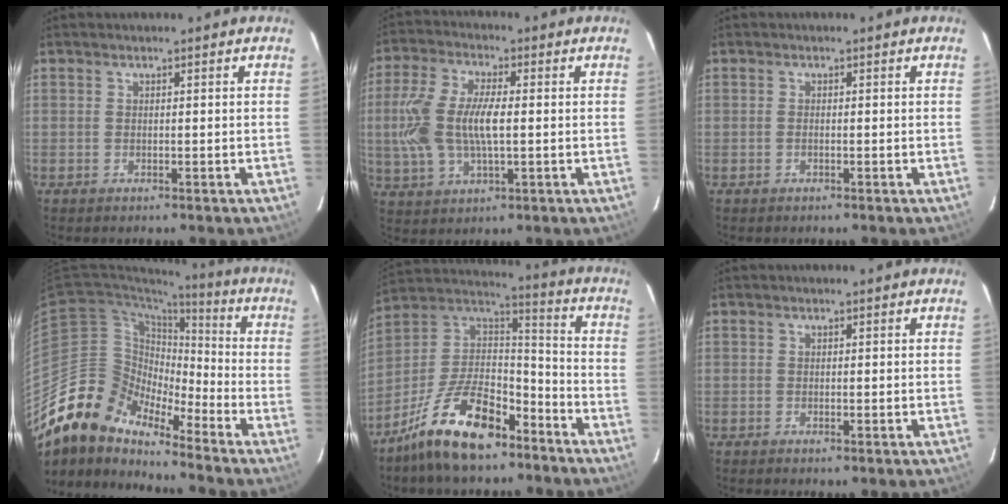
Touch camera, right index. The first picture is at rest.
{"total": 12.5, "force": [0.1, 5.4, 11.3], "torque": [-0.242, 0.006, 0.003]}
{"total": 0.5, "force": [-0.2, 0.3, 0.4], "torque": [-0.010, 0.001, -0.005]}
{"total": 13.8, "force": [-12.0, 5.6, 3.9], "torque": [-0.069, 0.018, -0.239]}
{"total": 19.0, "force": [-12.5, 8.3, 11.8], "torque": [-0.237, 0.014, -0.218]}
{"total": 0.5, "force": [-0.2, 0.2, 0.5], "torque": [-0.008, -0.002, -0.005]}